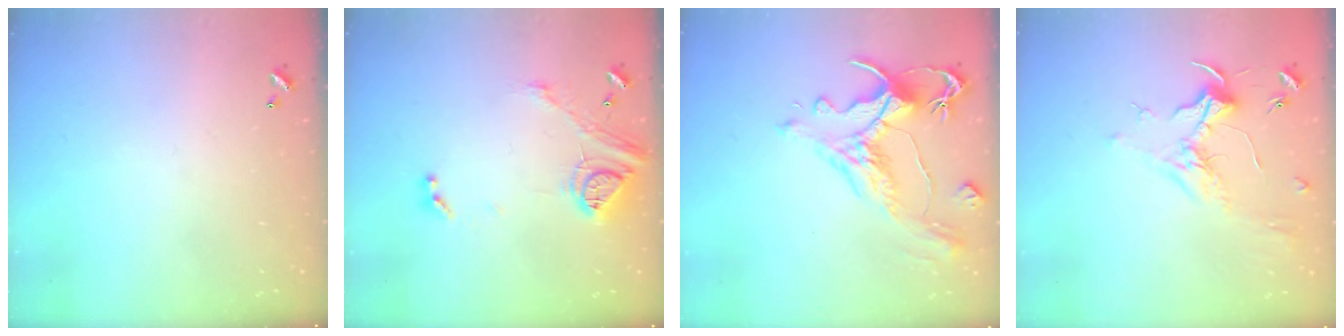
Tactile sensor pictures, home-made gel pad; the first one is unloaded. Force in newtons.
{"total": 14.9, "press": 14.8, "slide": 1.7}
{"total": 1.7, "press": 0.9, "slide": 1.5}
{"total": 1.8, "press": 1.7, "slide": 0.7}